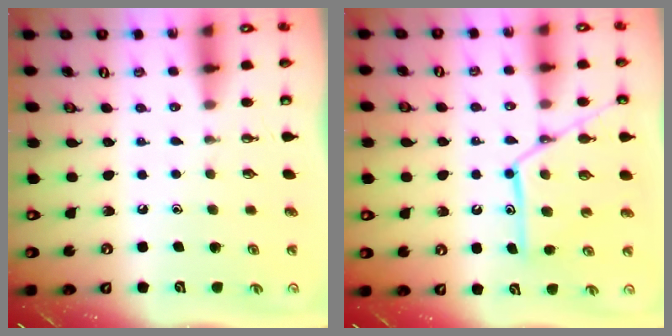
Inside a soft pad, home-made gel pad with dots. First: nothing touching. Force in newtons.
{"total": 15.8, "press": 15.7, "slide": 1.2}